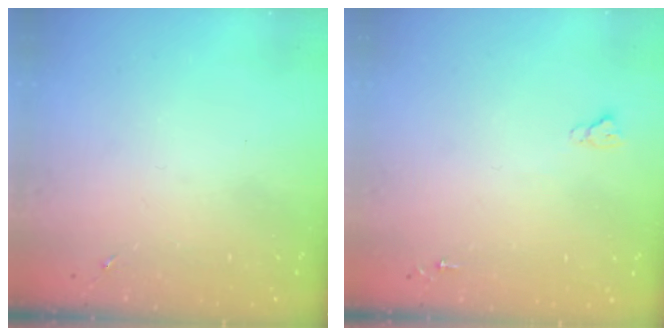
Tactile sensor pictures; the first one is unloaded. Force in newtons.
{"total": 2.6, "press": 2.5, "slide": 0.3}